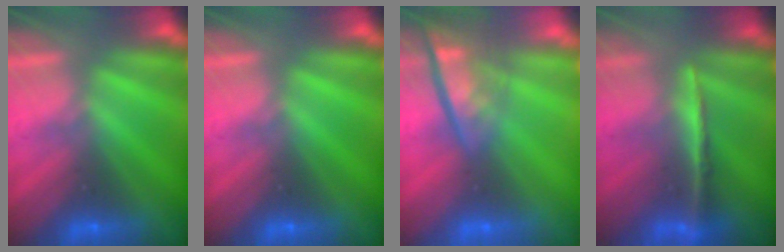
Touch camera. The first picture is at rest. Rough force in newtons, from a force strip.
{"total": 0.0}
{"total": 4.5}
{"total": 2.0}